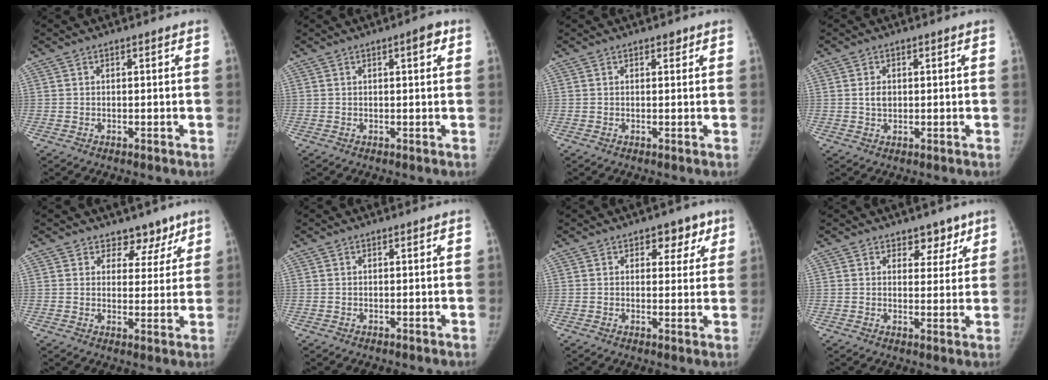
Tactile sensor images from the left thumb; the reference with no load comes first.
{"total": 2.4, "force": [1.0, 0.7, 2.1], "torque": [-0.026, 0.001, 0.010]}
{"total": 0.7, "force": [0.5, 0.4, 0.3], "torque": [0.003, -0.004, 0.004]}
{"total": 2.3, "force": [0.3, 1.7, 1.6], "torque": [-0.020, -0.002, 0.008]}
{"total": 5.9, "force": [4.3, 3.9, 0.9], "torque": [0.031, -0.025, 0.055]}
{"total": 0.0}
{"total": 5.3, "force": [2.8, 3.6, 2.7], "torque": [0.007, -0.009, 0.031]}
{"total": 4.5, "force": [3.2, 2.9, 1.3], "torque": [0.019, -0.018, 0.044]}